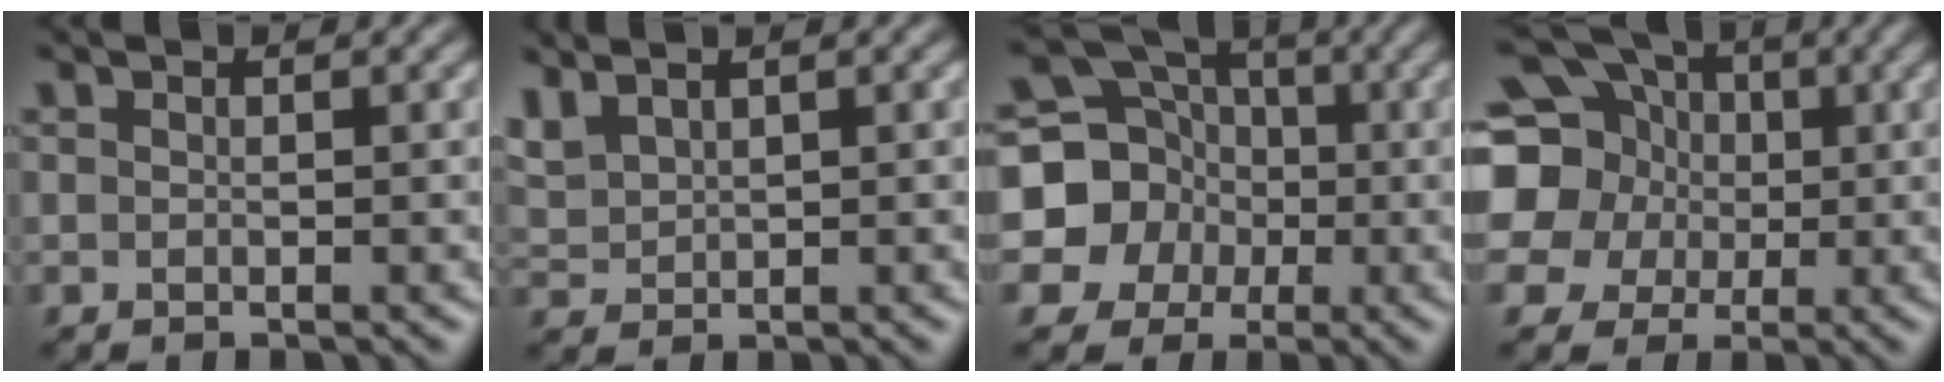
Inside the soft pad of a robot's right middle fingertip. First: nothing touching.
{"total": 2.7, "force": [1.9, 1.4, 1.4], "torque": [-0.046, 0.008, 0.045]}
{"total": 8.0, "force": [-1.0, 7.6, 2.3], "torque": [-0.045, 0.021, -0.042]}
{"total": 14.2, "force": [3.5, 12.4, 6.0], "torque": [-0.166, 0.035, 0.051]}